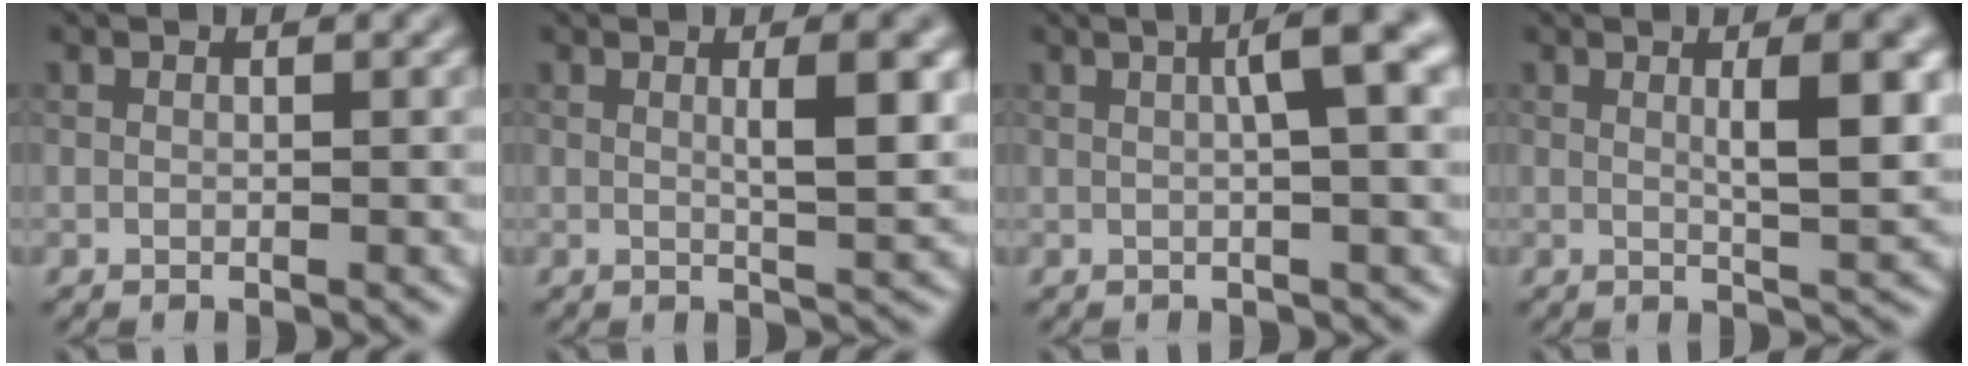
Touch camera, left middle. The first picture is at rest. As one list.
[{"total": 4.2, "force": [0.8, 0.9, 4.0], "torque": [-0.055, 0.002, 0.012]}, {"total": 5.0, "force": [1.1, 1.0, 4.7], "torque": [-0.059, 0.019, 0.011]}, {"total": 4.9, "force": [1.0, 1.0, 4.7], "torque": [-0.065, 0.003, 0.016]}]